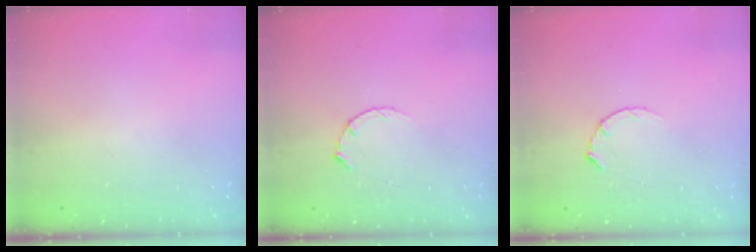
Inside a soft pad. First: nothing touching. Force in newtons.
{"total": 2.8, "press": 2.8, "slide": 0.4}
{"total": 2.8, "press": 2.8, "slide": 0.4}